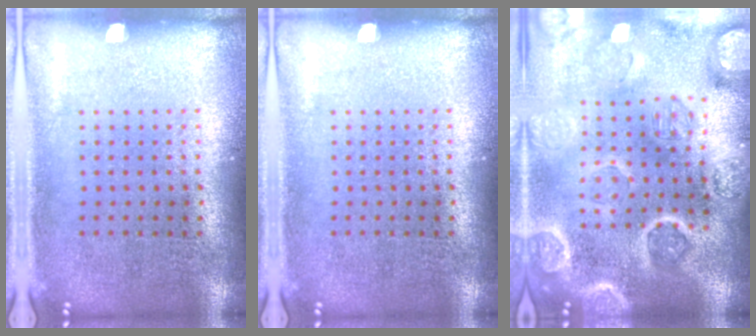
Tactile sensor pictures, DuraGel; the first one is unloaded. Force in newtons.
{"total": 0.0}
{"total": 4.6, "press": 4.1, "slide": 2.0}